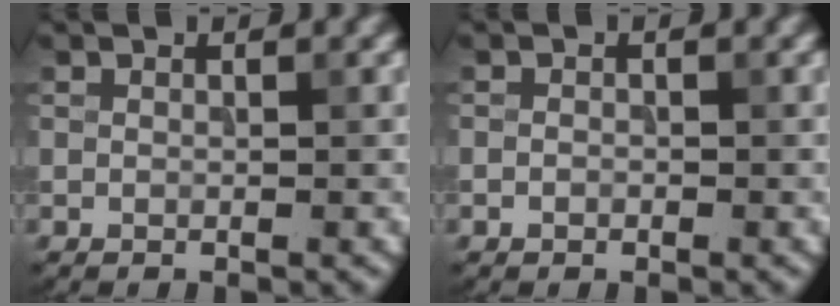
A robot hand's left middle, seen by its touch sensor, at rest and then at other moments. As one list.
[{"total": 0.6, "force": [-0.3, 0.5, 0.2], "torque": [-0.001, -0.002, -0.007]}]